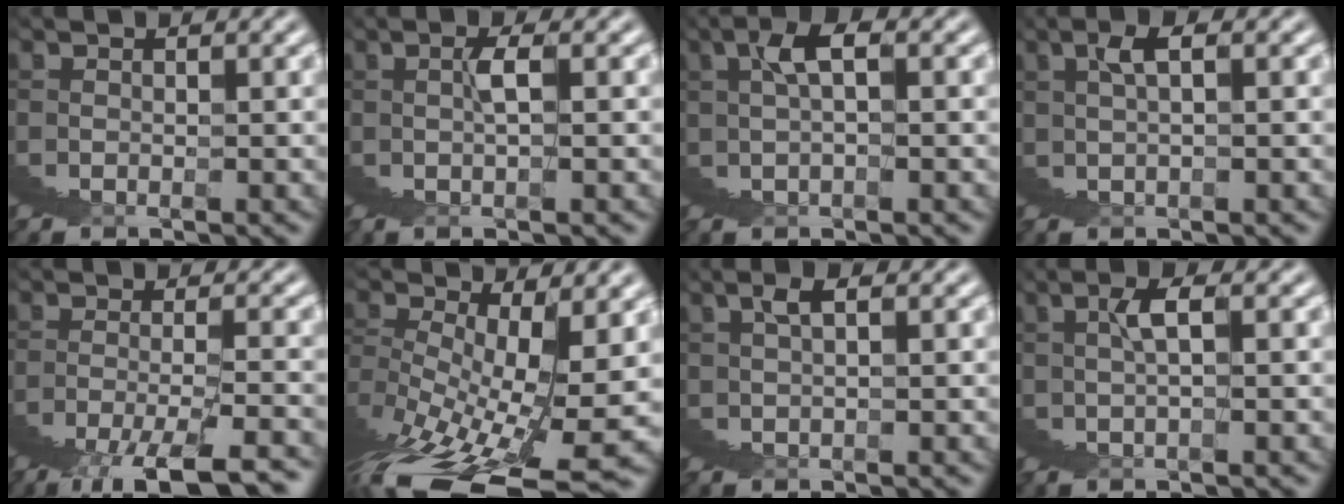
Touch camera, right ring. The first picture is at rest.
{"total": 2.5, "force": [1.4, -1.9, 1.0], "torque": [0.006, 0.024, 0.014]}
{"total": 3.8, "force": [2.2, 0.6, 3.0], "torque": [-0.036, 0.021, 0.033]}
{"total": 2.5, "force": [1.9, -0.6, 1.5], "torque": [-0.011, 0.020, 0.031]}
{"total": 3.0, "force": [-1.4, 0.0, 2.7], "torque": [-0.039, 0.014, -0.030]}
{"total": 3.6, "force": [-1.1, 0.4, 3.4], "torque": [-0.058, -0.022, -0.003]}
{"total": 2.2, "force": [1.7, -0.3, 1.4], "torque": [-0.015, 0.015, 0.026]}
{"total": 2.7, "force": [2.1, -0.9, 1.5], "torque": [-0.010, 0.023, 0.030]}